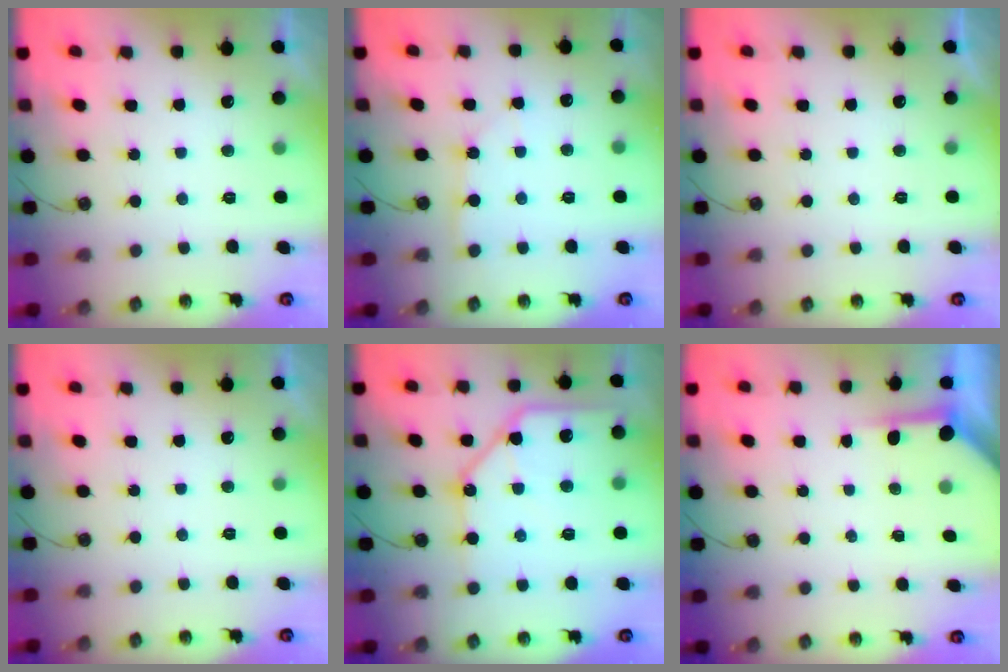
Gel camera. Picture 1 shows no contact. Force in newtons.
{"total": 2.5, "press": 2.5, "slide": 0.3}
{"total": 0.0}
{"total": 0.0}
{"total": 14.0, "press": 13.9, "slide": 1.4}
{"total": 3.9, "press": 3.9, "slide": 0.3}